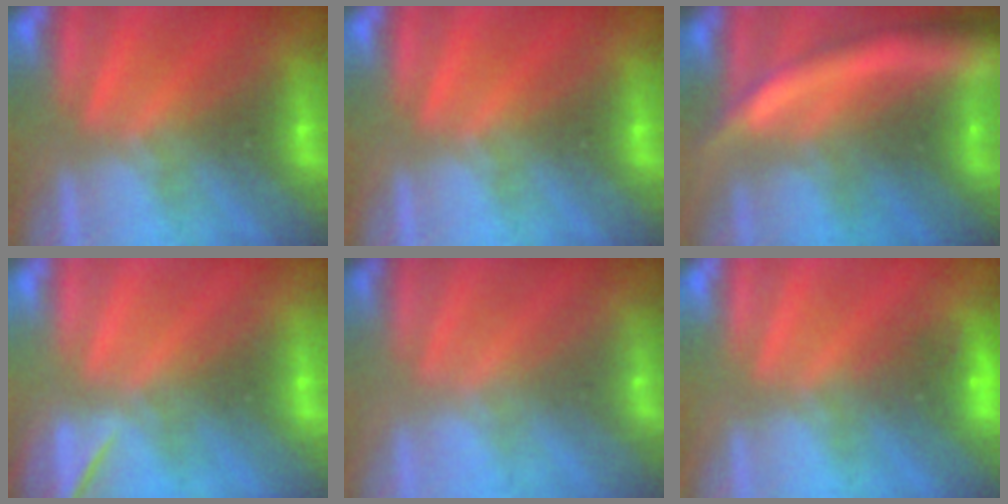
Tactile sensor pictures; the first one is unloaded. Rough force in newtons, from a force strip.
{"total": 0.0}
{"total": 9.3}
{"total": 4.7}
{"total": 2.2}
{"total": 4.7}